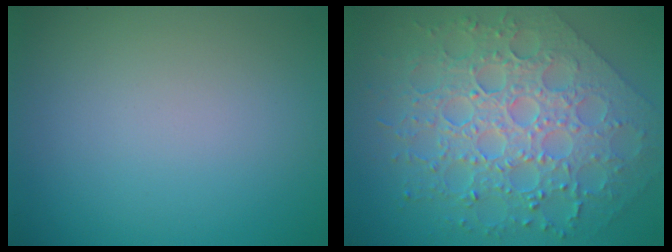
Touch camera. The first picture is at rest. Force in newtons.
{"total": 7.7, "press": 6.3, "slide": 4.3}